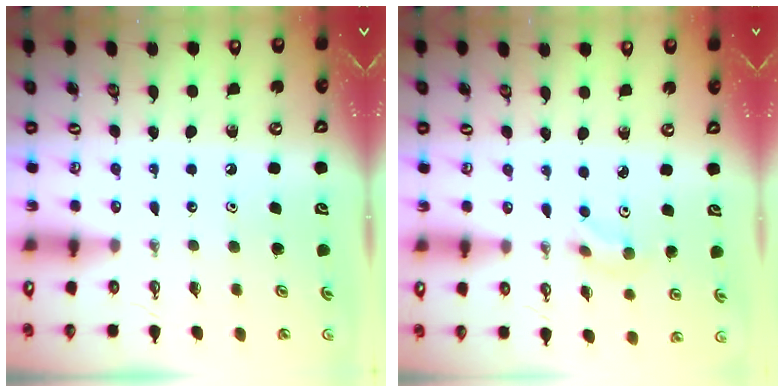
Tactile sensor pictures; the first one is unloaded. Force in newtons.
{"total": 3.4, "press": 3.3, "slide": 0.9}